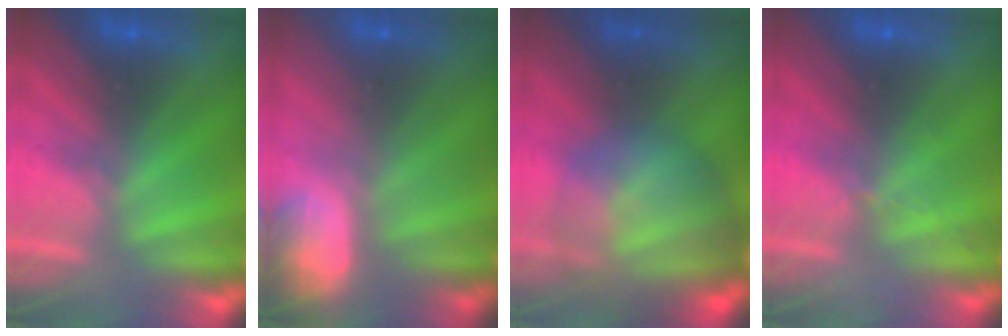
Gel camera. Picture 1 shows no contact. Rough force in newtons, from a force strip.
{"total": 9.7}
{"total": 6.6}
{"total": 2.0}